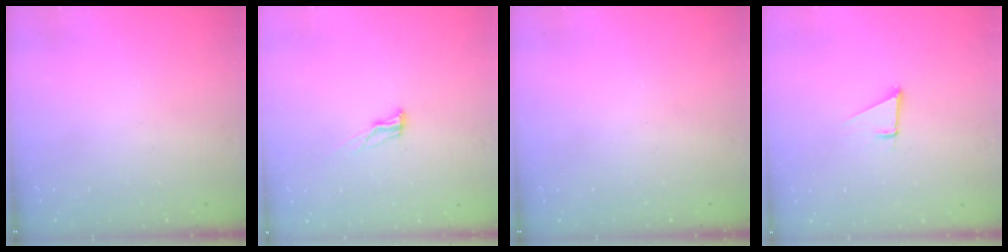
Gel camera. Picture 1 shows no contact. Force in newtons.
{"total": 6.9, "press": 6.9, "slide": 0.9}
{"total": 0.0}
{"total": 1.9, "press": 1.9, "slide": 0.0}